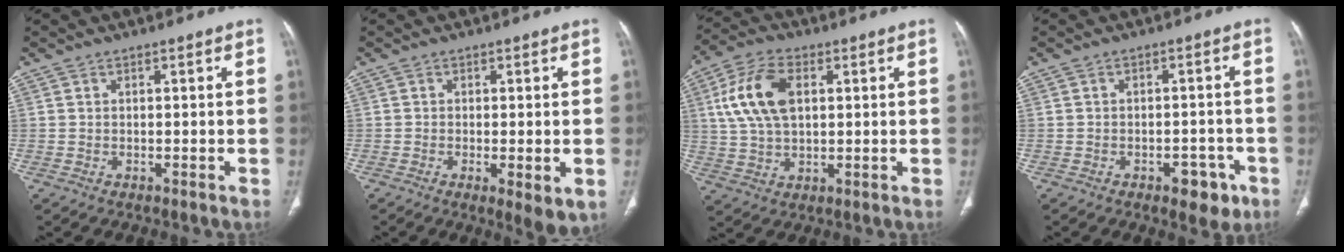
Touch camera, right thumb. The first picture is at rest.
{"total": 5.4, "force": [-1.4, 1.6, 4.9], "torque": [-0.079, -0.016, -0.020]}
{"total": 12.3, "force": [3.0, 7.1, 9.6], "torque": [-0.190, 0.008, 0.056]}
{"total": 5.8, "force": [-3.0, 3.3, 3.7], "torque": [-0.024, 0.018, -0.034]}